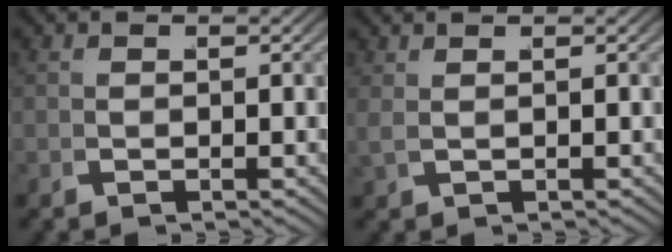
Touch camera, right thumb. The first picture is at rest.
{"total": 0.8, "force": [0.7, -0.3, 0.3], "torque": [-0.011, 0.008, 0.018]}